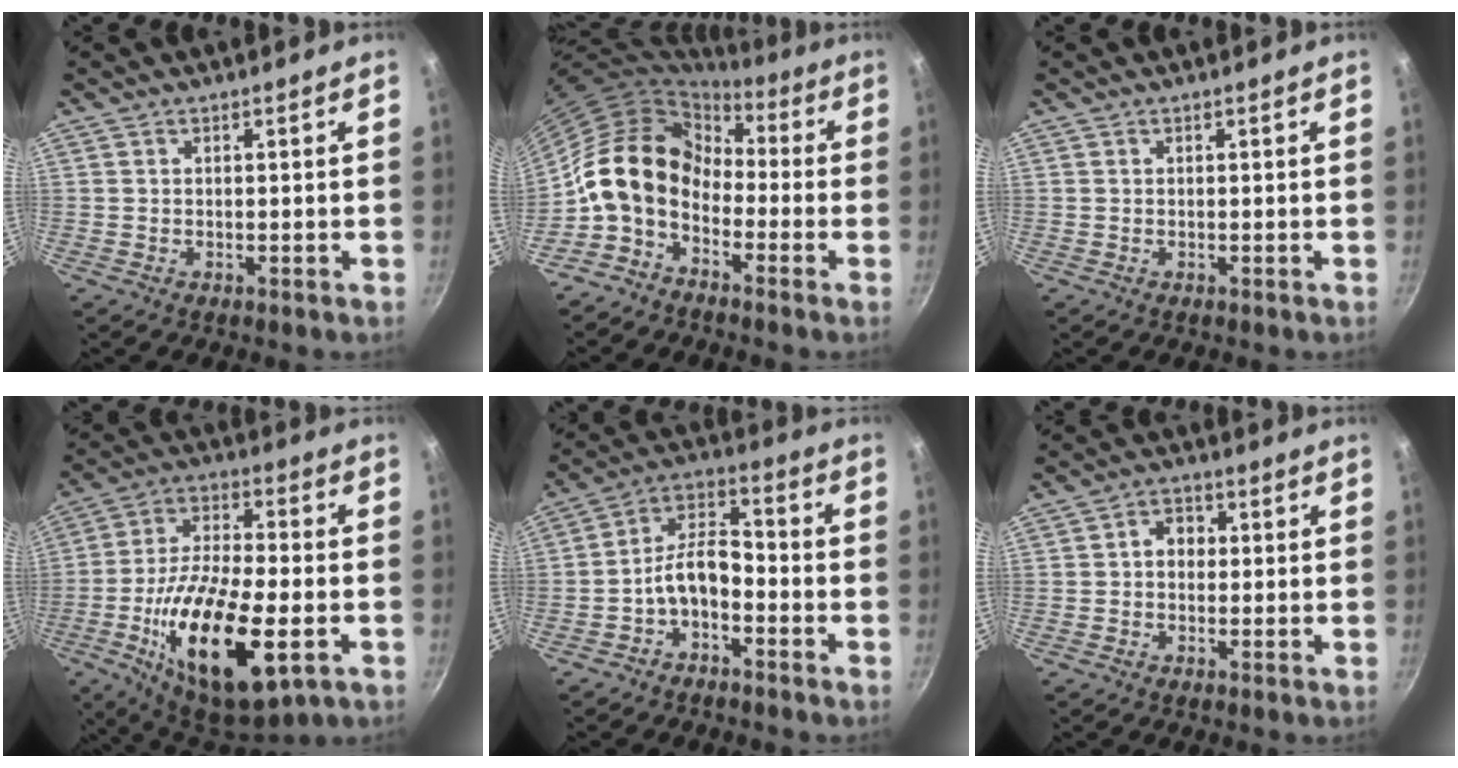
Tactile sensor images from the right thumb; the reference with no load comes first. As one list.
[{"total": 11.3, "force": [-1.8, 8.5, 7.3], "torque": [-0.105, 0.038, -0.051]}, {"total": 0.0}, {"total": 25.4, "force": [-7.9, 10.5, 21.8], "torque": [-0.371, 0.017, -0.127]}, {"total": 8.4, "force": [-3.6, 4.6, 5.9], "torque": [-0.097, 0.057, -0.074]}, {"total": 4.1, "force": [0.2, 3.4, 2.4], "torque": [-0.014, 0.010, -0.003]}]